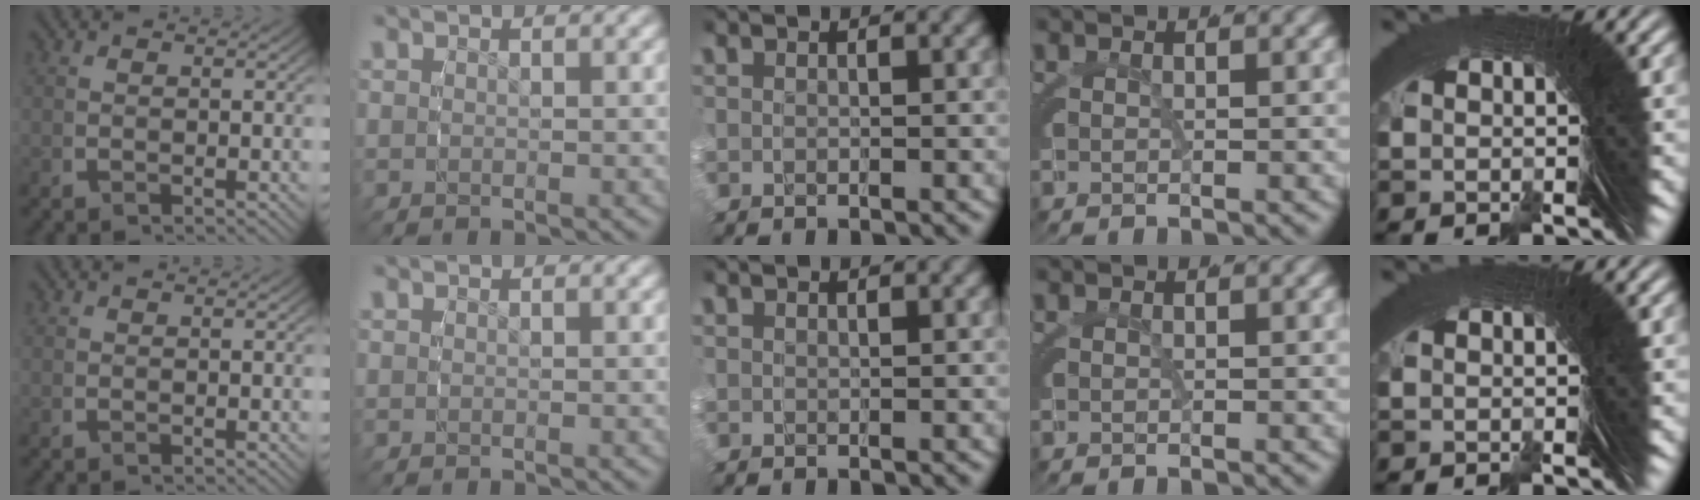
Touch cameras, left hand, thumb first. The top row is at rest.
{"thumb": {"total": 0.6, "force": [0.1, -0.3, -0.5], "torque": [0.019, 0.005, -0.002]}}